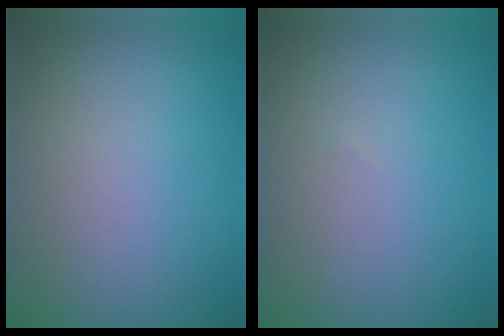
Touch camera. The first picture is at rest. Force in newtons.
{"total": 0.0}